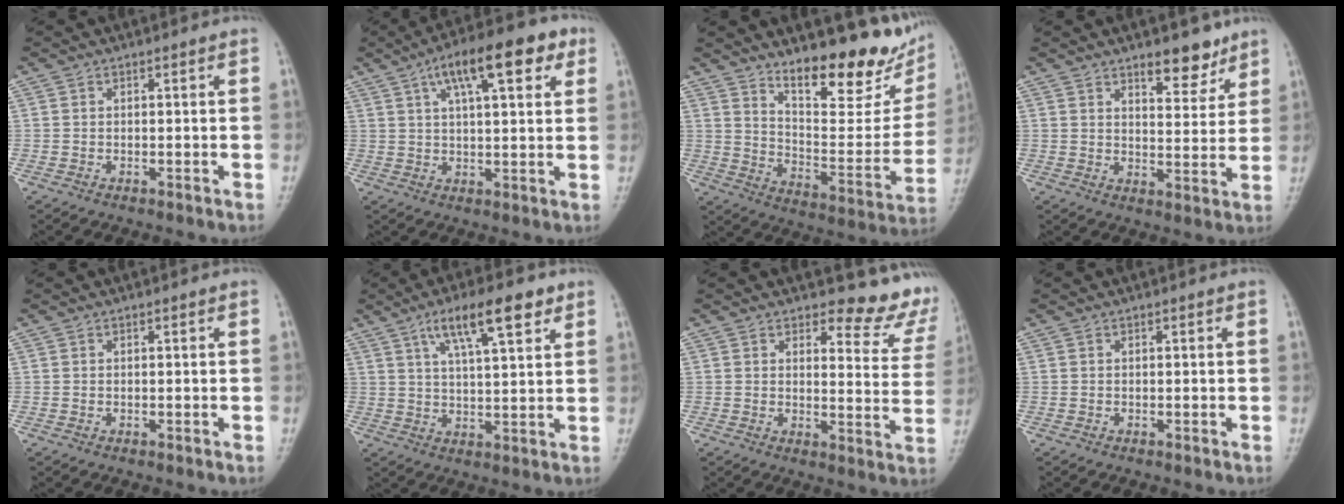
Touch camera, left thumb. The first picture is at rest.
{"total": 14.5, "force": [6.6, 5.1, 11.9], "torque": [-0.153, 0.007, 0.095]}
{"total": 19.8, "force": [13.7, 6.4, 12.8], "torque": [-0.131, -0.089, 0.214]}
{"total": 7.2, "force": [5.2, 3.0, 4.1], "torque": [-0.030, -0.036, 0.075]}
{"total": 0.0}
{"total": 11.5, "force": [6.2, 3.2, 9.1], "torque": [-0.137, -0.013, 0.104]}
{"total": 9.3, "force": [8.7, 2.8, 2.0], "torque": [0.012, -0.083, 0.085]}
{"total": 0.0}